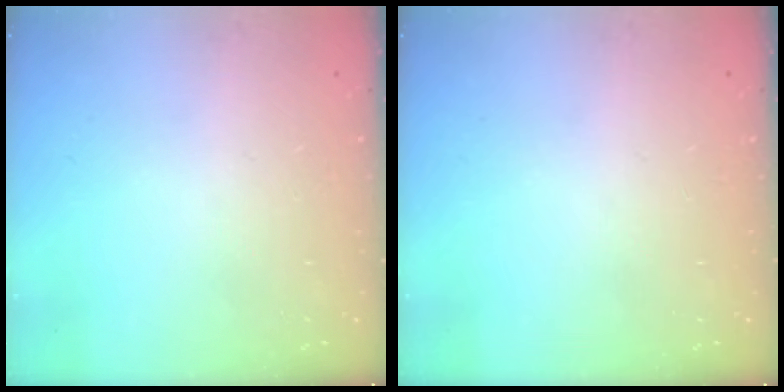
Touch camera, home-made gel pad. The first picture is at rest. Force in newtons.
{"total": 0.0}